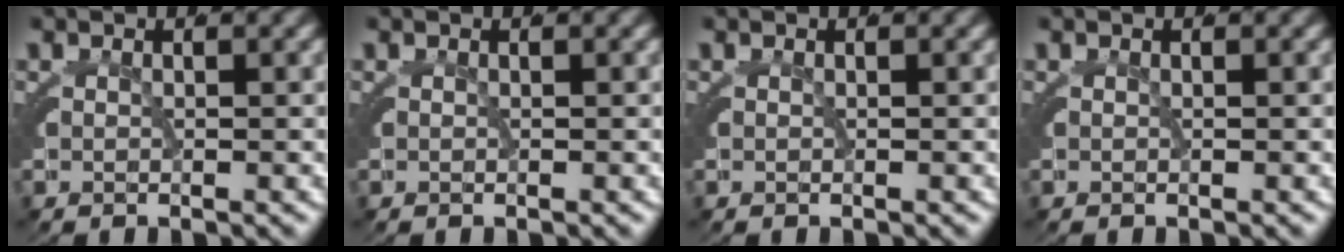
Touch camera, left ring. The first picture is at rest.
{"total": 0.0}
{"total": 0.0}
{"total": 0.0}